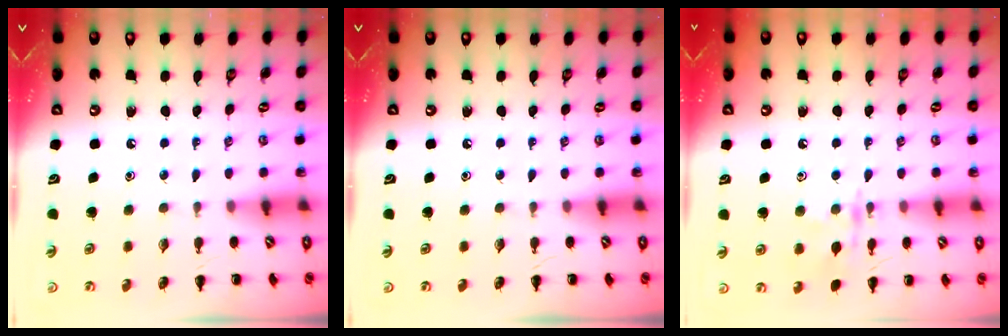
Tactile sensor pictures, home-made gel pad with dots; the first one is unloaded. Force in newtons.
{"total": 0.0}
{"total": 9.9, "press": 9.9, "slide": 0.8}